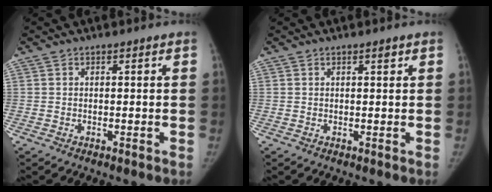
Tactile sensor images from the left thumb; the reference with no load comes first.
{"total": 0.8, "force": [0.5, 0.3, 0.5], "torque": [-0.004, -0.001, 0.009]}